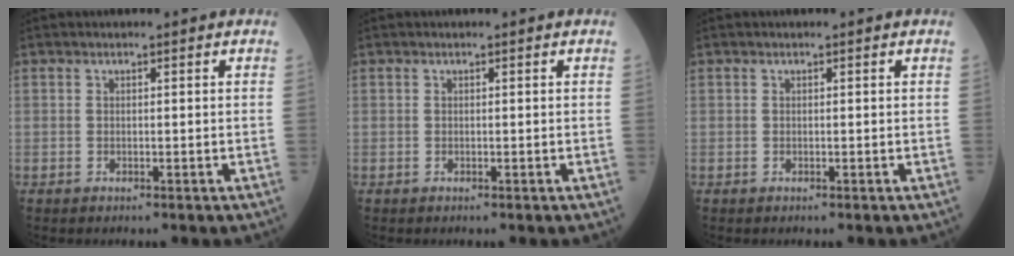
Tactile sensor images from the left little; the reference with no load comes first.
{"total": 0.0}
{"total": 0.0}